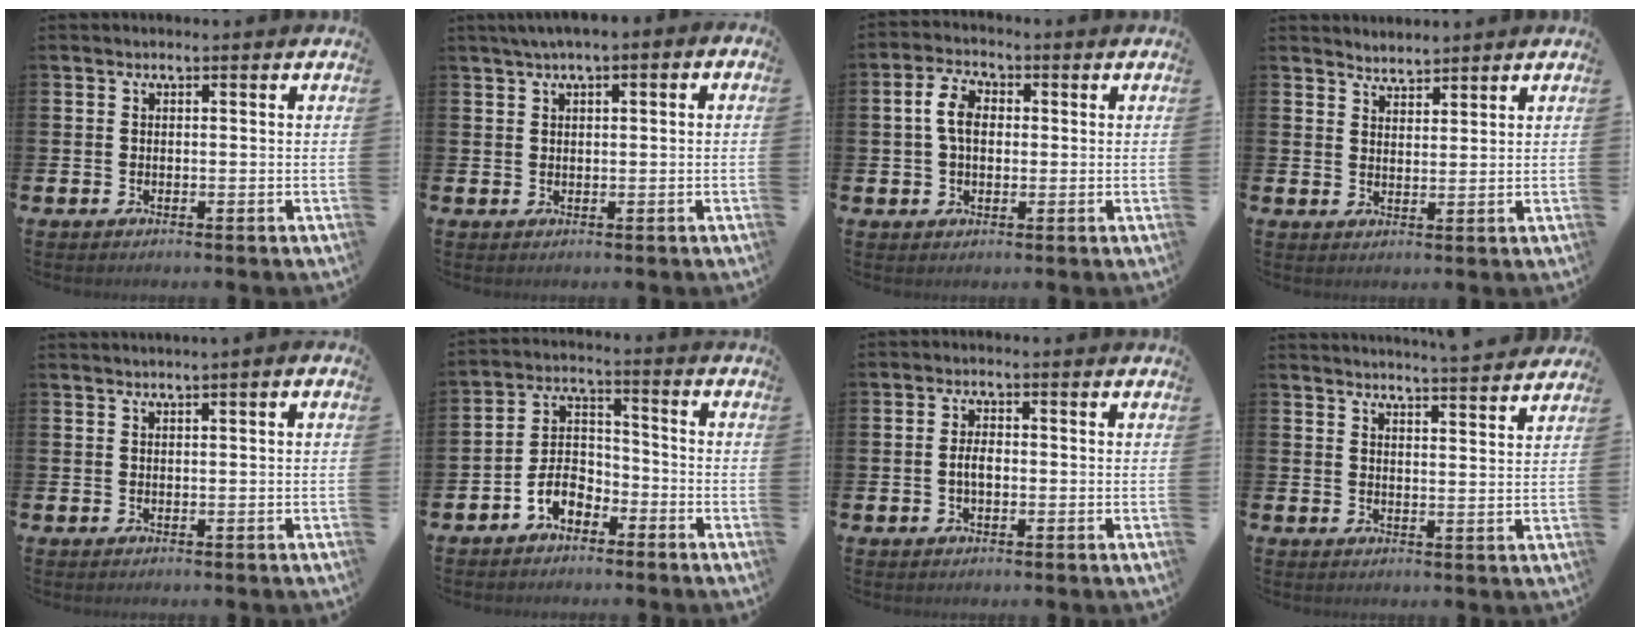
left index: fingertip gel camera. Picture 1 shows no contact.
{"total": 1.7, "force": [0.9, 0.8, 1.3], "torque": [-0.025, 0.005, 0.014]}
{"total": 5.0, "force": [0.9, 3.3, 3.6], "torque": [-0.067, 0.013, 0.010]}
{"total": 3.1, "force": [3.0, 0.5, -0.5], "torque": [0.000, -0.013, 0.056]}
{"total": 0.7, "force": [0.4, -0.3, 0.5], "torque": [-0.014, 0.001, 0.008]}
{"total": 5.2, "force": [-3.5, 3.1, 2.3], "torque": [-0.055, 0.011, -0.069]}
{"total": 2.5, "force": [-0.3, 1.3, 2.1], "torque": [-0.040, 0.005, -0.008]}
{"total": 4.1, "force": [4.0, -0.8, 0.1], "torque": [-0.004, -0.031, 0.069]}